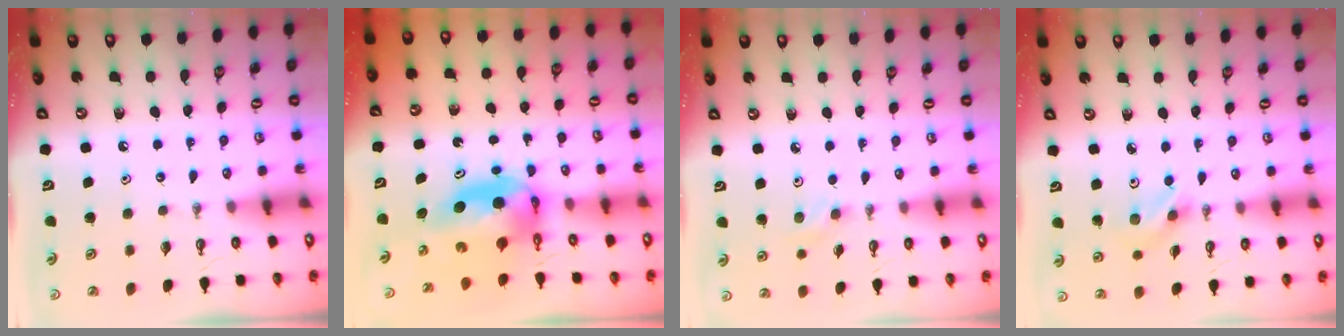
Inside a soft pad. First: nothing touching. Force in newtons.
{"total": 6.8, "press": 6.7, "slide": 1.1}
{"total": 2.8, "press": 2.7, "slide": 0.8}
{"total": 3.2, "press": 3.1, "slide": 0.4}